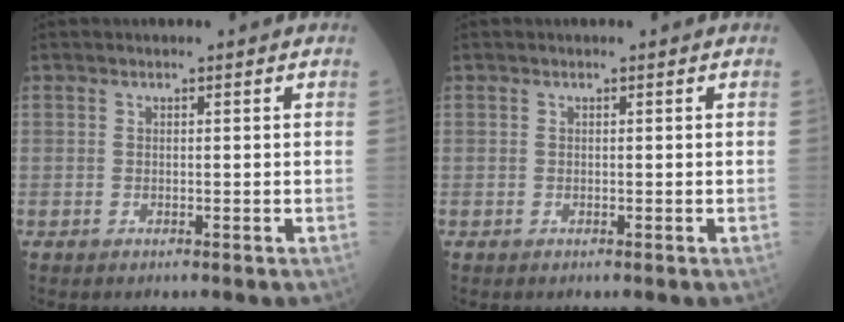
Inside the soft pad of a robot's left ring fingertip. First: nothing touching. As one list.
[{"total": 0.0}]